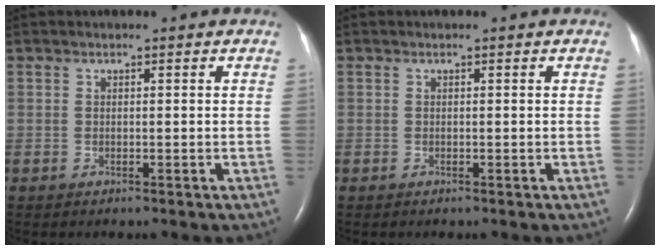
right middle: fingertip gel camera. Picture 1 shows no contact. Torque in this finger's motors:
{"motor_torque": [0.44, -0.51, -0.92, -0.20]}